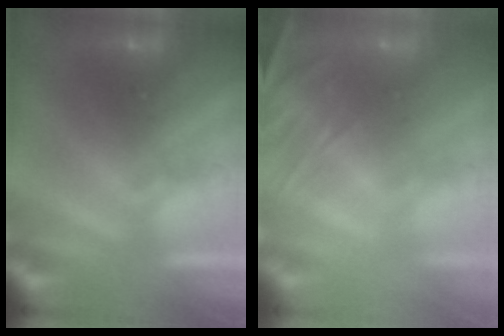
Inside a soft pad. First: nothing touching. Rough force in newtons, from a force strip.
{"total": 8.1}